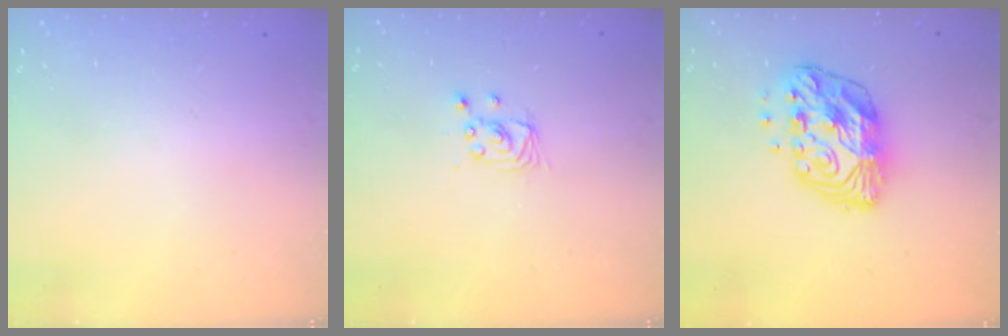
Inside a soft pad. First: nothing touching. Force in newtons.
{"total": 2.9, "press": 2.9, "slide": 0.2}
{"total": 12.5, "press": 12.5, "slide": 0.9}